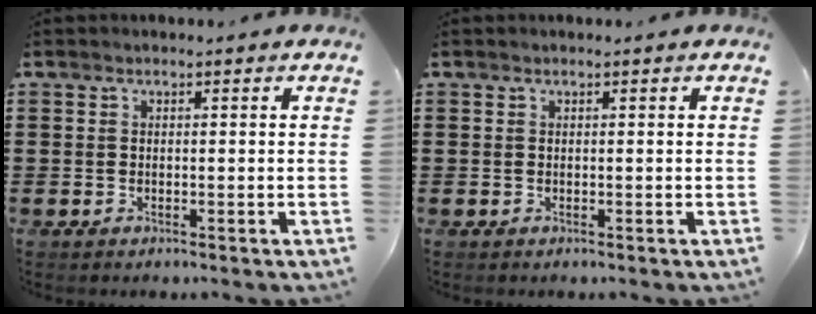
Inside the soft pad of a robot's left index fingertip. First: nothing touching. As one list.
[{"total": 0.0}]